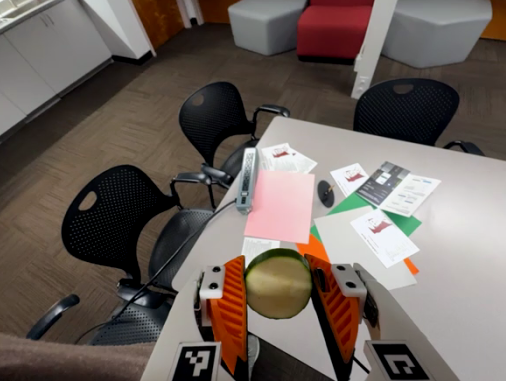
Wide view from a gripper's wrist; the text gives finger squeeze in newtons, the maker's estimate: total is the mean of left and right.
{"total": 12.0, "left": 12.1, "right": 12.0}